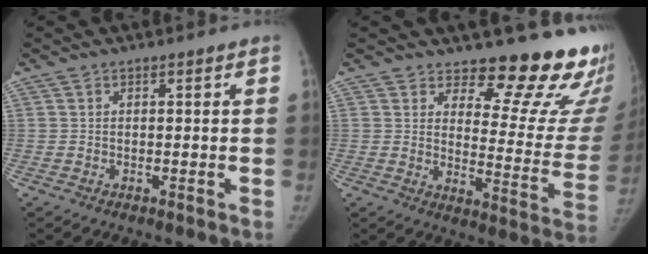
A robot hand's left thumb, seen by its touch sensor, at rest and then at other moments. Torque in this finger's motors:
{"motor_torque": [0.15, -0.04, 0.68, -0.61, 0.04]}